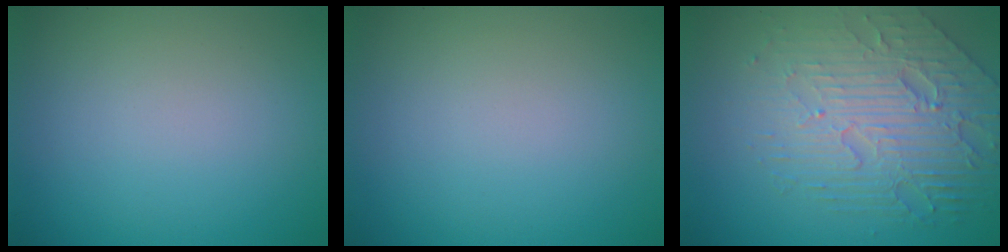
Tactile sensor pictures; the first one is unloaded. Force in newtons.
{"total": 0.0}
{"total": 7.0, "press": 5.1, "slide": 4.8}